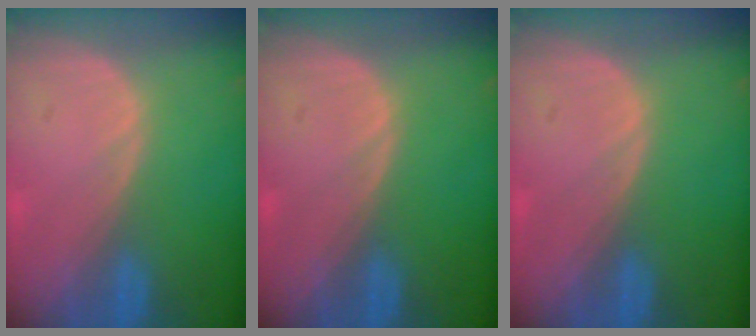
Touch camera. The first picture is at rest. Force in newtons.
{"total": 0.0}
{"total": 0.0}